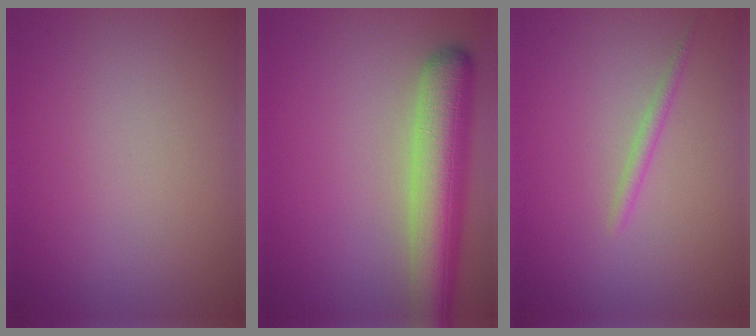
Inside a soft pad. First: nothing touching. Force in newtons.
{"total": 7.4, "press": 7.4, "slide": 0.5}
{"total": 1.1, "press": 1.1, "slide": 0.0}